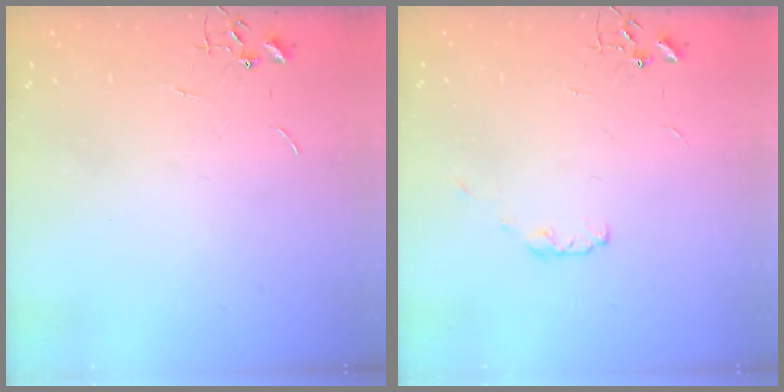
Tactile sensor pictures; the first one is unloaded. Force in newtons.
{"total": 4.0, "press": 4.0, "slide": 0.6}